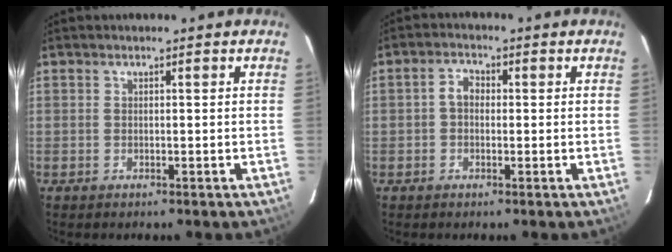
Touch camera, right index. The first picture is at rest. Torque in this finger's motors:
{"motor_torque": [0.50, 0.00, 0.23, 0.05]}